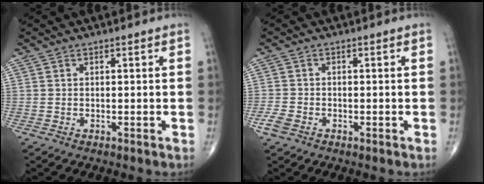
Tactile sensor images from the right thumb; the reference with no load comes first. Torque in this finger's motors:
{"motor_torque": [2.48, 2.34, -0.02, -0.39, -0.05]}